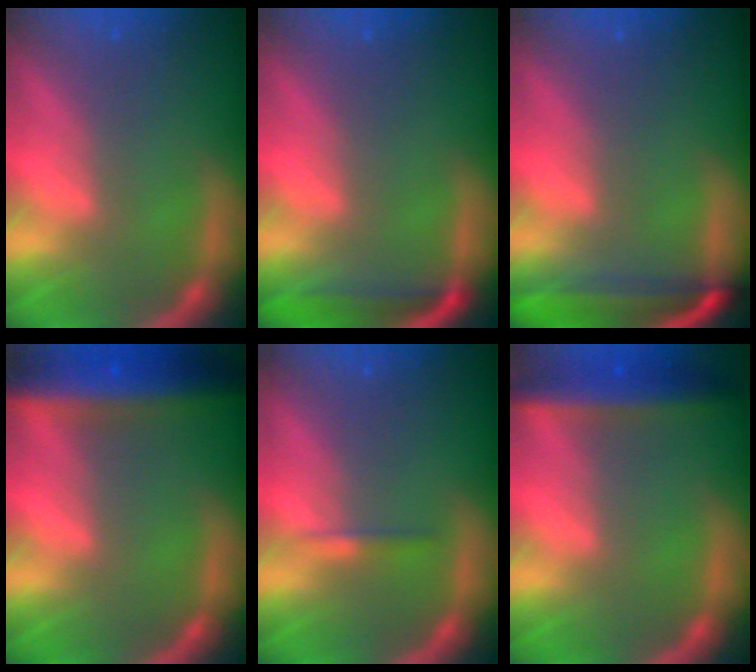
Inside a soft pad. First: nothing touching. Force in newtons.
{"total": 3.0}
{"total": 6.0}
{"total": 8.5}
{"total": 0.9}
{"total": 5.0}